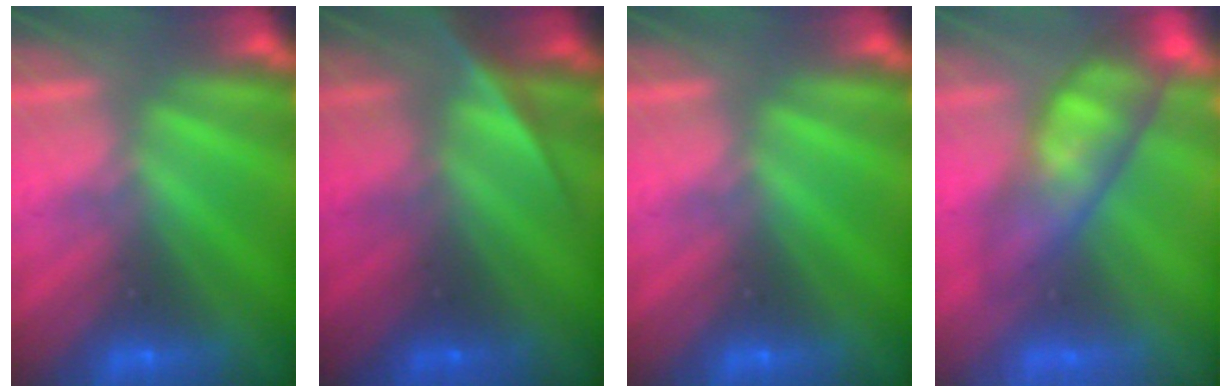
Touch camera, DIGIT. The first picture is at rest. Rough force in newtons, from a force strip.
{"total": 2.3}
{"total": 0.0}
{"total": 4.6}